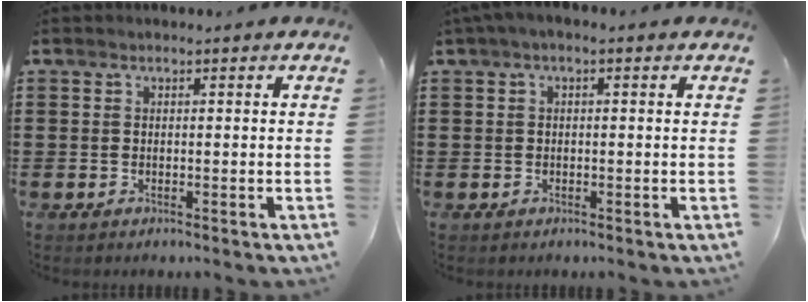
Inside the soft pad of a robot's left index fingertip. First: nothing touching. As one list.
[{"total": 1.2, "force": [-0.3, 0.3, 1.2], "torque": [-0.019, -0.002, -0.004]}]